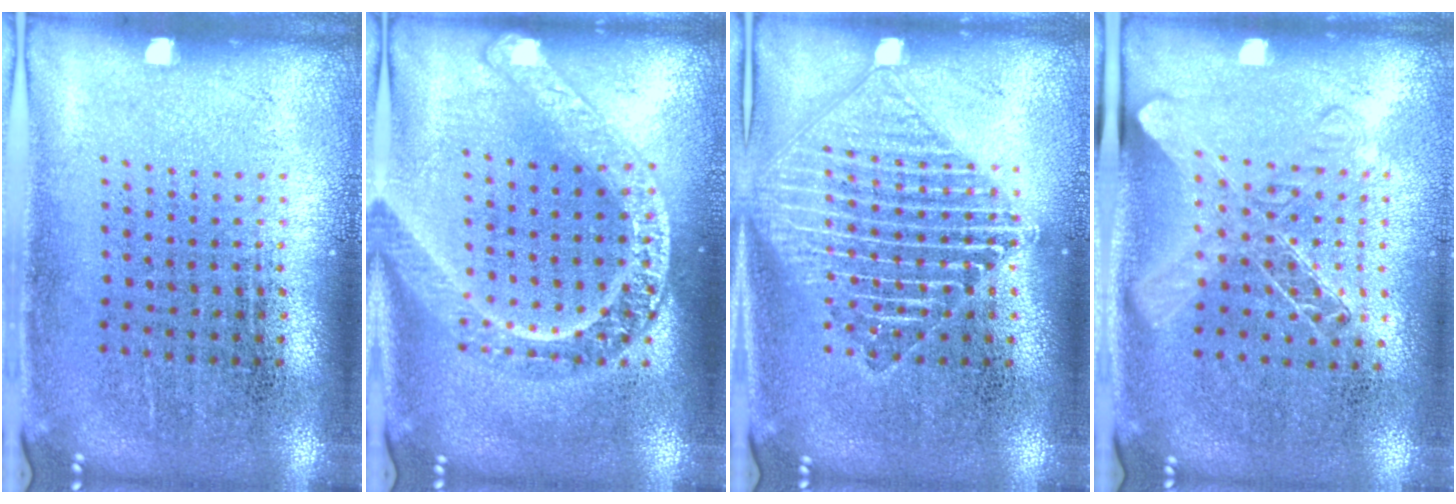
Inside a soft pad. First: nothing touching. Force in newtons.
{"total": 2.4, "press": 2.4, "slide": 0.2}
{"total": 3.4, "press": 3.3, "slide": 0.5}
{"total": 1.4, "press": 1.3, "slide": 0.6}